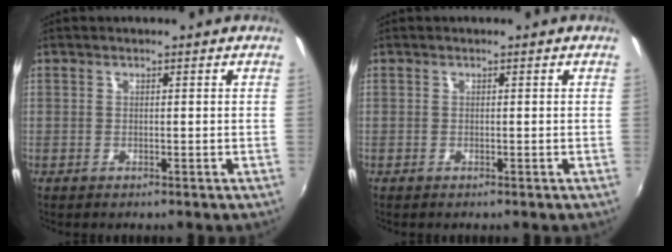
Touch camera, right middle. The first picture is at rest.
{"total": 0.0}